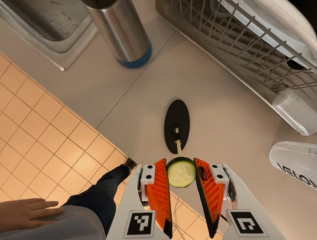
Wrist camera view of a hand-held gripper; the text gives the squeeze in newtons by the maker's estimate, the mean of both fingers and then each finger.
{"total": 8.2, "left": 8.1, "right": 8.3}